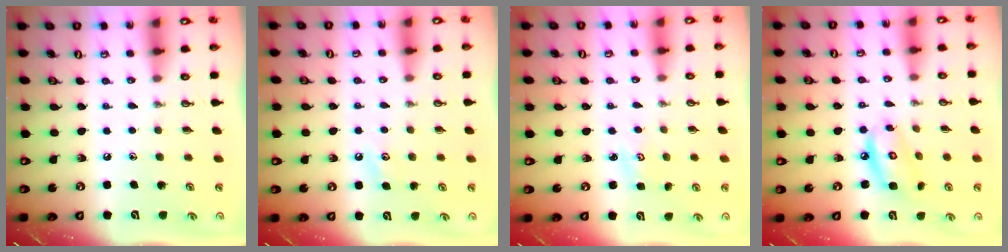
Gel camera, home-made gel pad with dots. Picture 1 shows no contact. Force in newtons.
{"total": 2.8, "press": 2.7, "slide": 0.5}
{"total": 2.3, "press": 2.3, "slide": 0.4}
{"total": 8.3, "press": 8.3, "slide": 0.7}